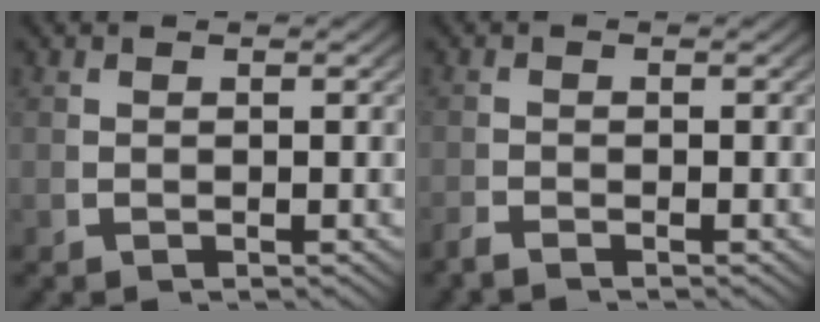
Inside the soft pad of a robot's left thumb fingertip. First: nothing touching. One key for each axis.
{"total": 1.2, "fx": -1.2, "fy": 0.1, "fz": 0.1, "tx": 0.002, "ty": -0.005, "tz": -0.027}